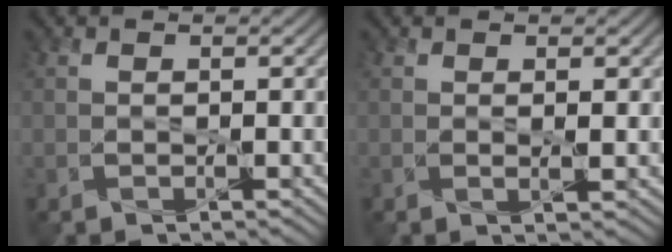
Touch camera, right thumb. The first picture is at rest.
{"total": 1.0, "force": [0.4, 0.1, 0.9], "torque": [-0.019, 0.003, 0.005]}